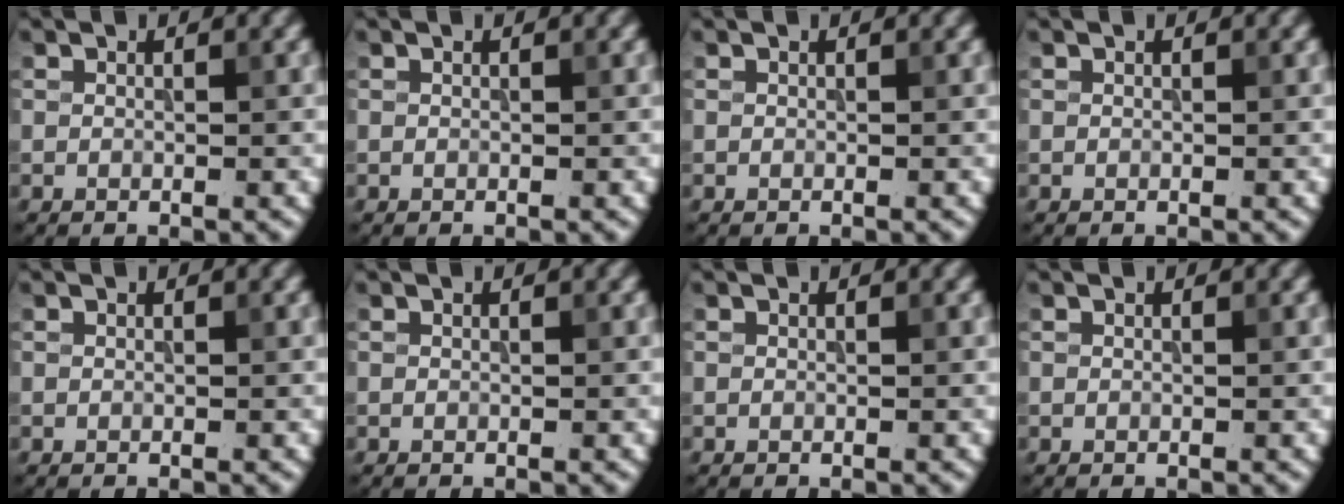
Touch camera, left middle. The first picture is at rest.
{"total": 0.0}
{"total": 0.0}
{"total": 0.0}
{"total": 0.0}
{"total": 0.0}
{"total": 0.0}
{"total": 0.0}